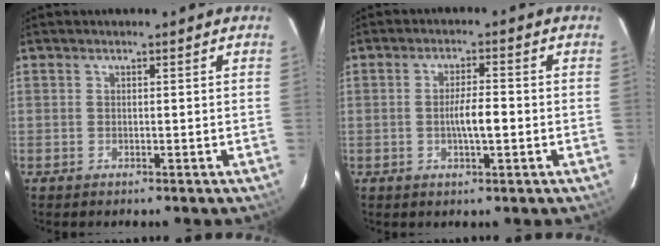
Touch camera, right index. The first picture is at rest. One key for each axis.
{"total": 4.5, "fx": -0.9, "fy": 0.8, "fz": 4.4, "tx": -0.078, "ty": 0.001, "tz": -0.012}